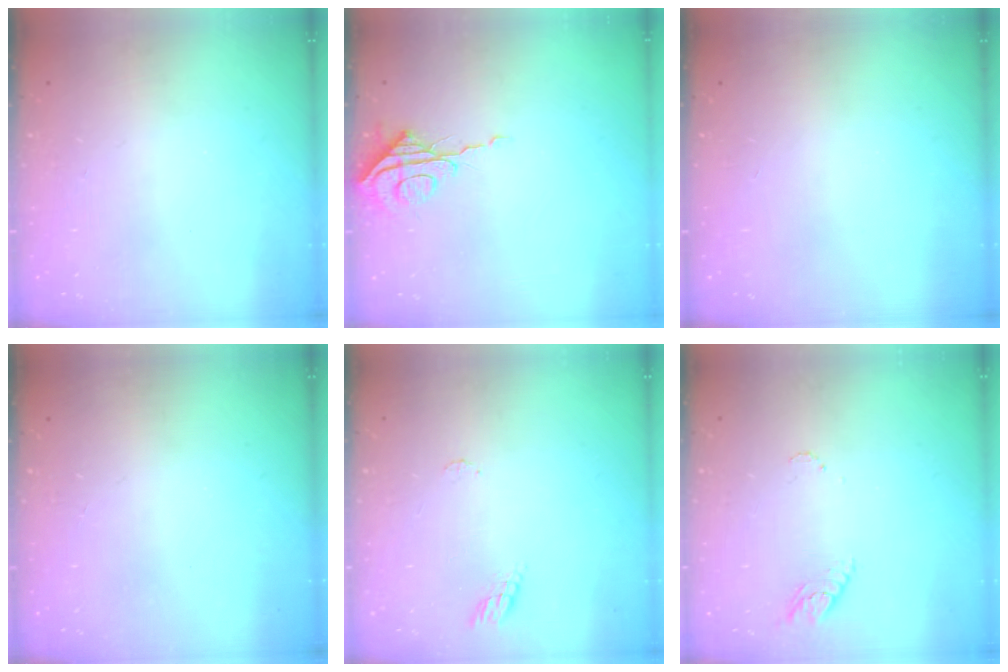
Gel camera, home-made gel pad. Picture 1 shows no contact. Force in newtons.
{"total": 8.3, "press": 8.3, "slide": 0.6}
{"total": 0.0}
{"total": 0.0}
{"total": 5.5, "press": 5.5, "slide": 0.5}
{"total": 3.5, "press": 3.5, "slide": 0.3}